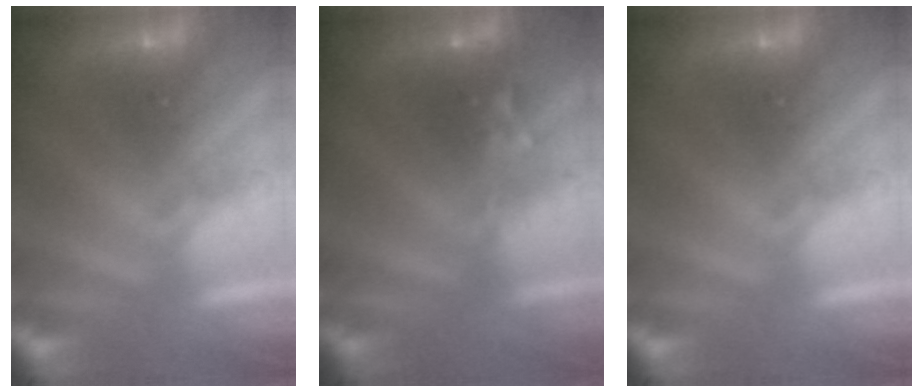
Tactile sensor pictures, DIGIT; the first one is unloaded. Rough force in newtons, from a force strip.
{"total": 2.5}
{"total": 0.0}